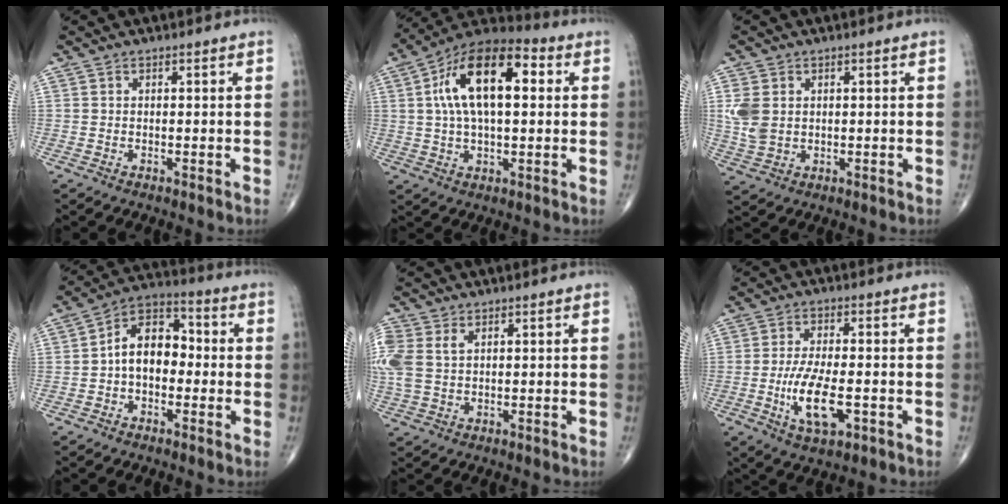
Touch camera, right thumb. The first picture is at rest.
{"total": 17.6, "force": [3.5, 8.6, 15.0], "torque": [-0.245, 0.026, 0.050]}
{"total": 7.6, "force": [0.8, 5.6, 5.1], "torque": [-0.115, 0.002, 0.021]}
{"total": 10.3, "force": [-0.8, 6.9, 7.6], "torque": [-0.096, 0.036, -0.032]}
{"total": 7.0, "force": [1.9, 4.6, 5.0], "torque": [-0.142, 0.015, 0.046]}
{"total": 9.4, "force": [-2.6, 3.7, 8.3], "torque": [-0.158, 0.000, -0.042]}